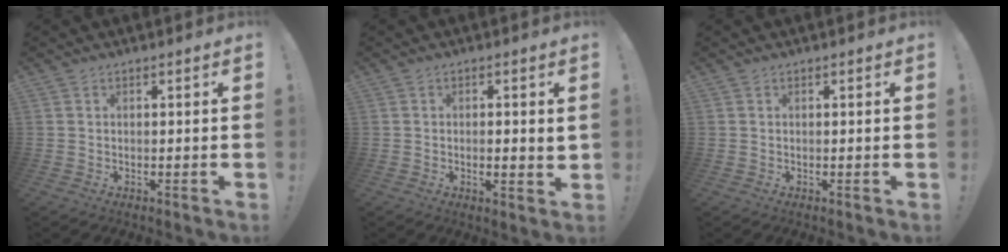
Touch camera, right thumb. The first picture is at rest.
{"total": 2.3, "force": [0.5, 0.7, 2.2], "torque": [-0.025, -0.005, 0.006]}
{"total": 0.0}